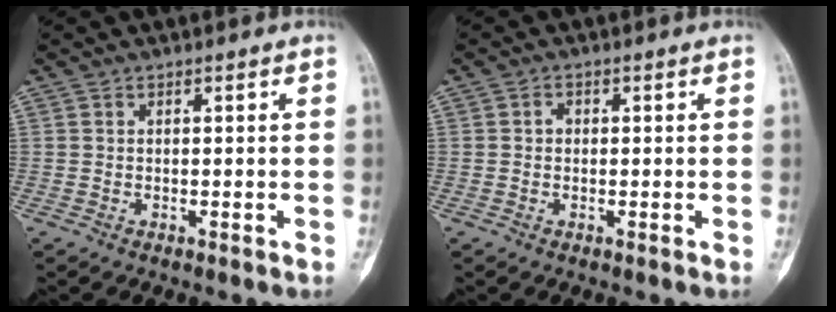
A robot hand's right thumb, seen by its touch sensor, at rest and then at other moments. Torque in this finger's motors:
{"motor_torque": [0.01, 0.00, -0.01, 0.00, -0.07]}